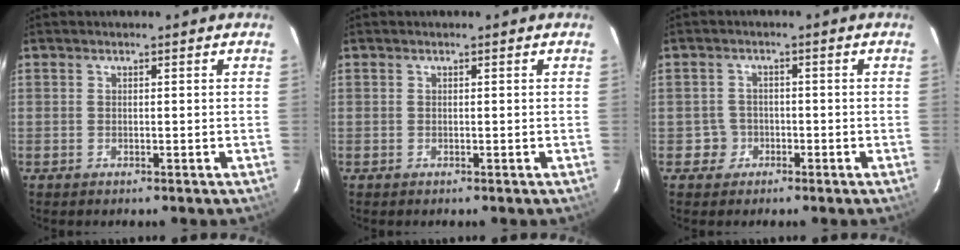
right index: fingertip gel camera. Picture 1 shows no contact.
{"total": 0.0}
{"total": 3.2, "force": [-1.3, 2.9, -0.5], "torque": [0.012, 0.019, -0.020]}